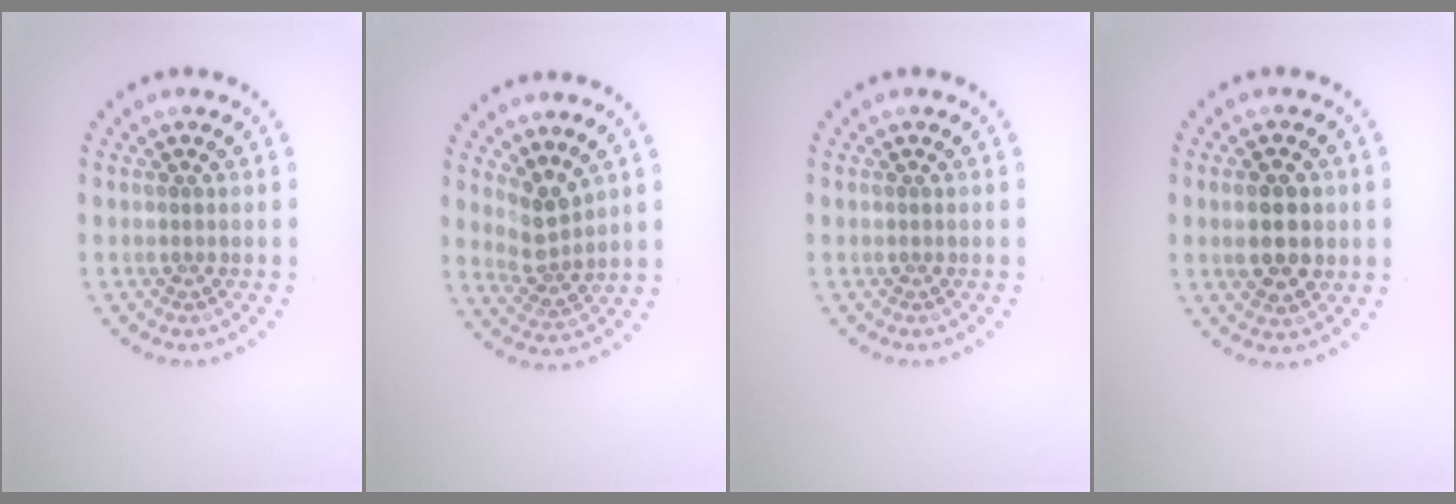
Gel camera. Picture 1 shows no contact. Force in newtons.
{"total": 2.6, "press": 2.0, "slide": 1.7}
{"total": 0.0}
{"total": 3.6, "press": 3.6, "slide": 0.3}